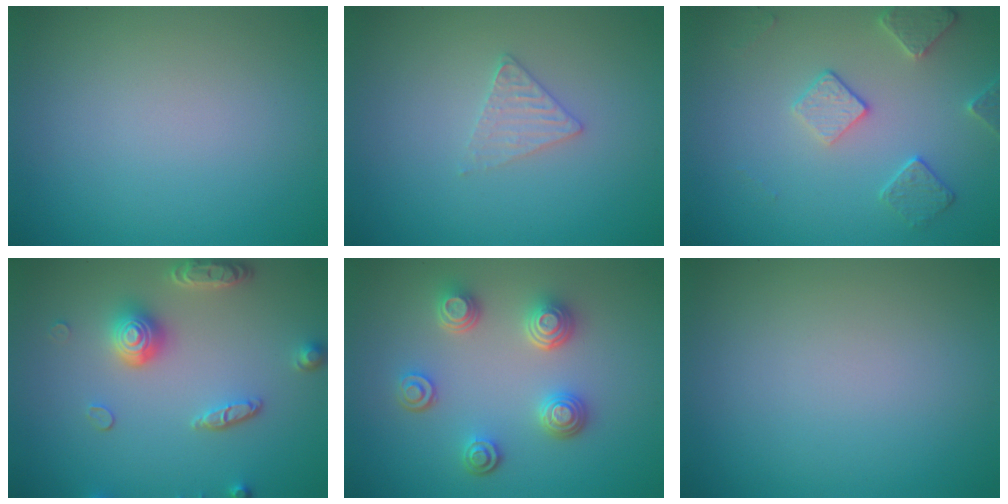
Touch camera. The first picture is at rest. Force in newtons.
{"total": 1.6, "press": 1.6, "slide": 0.2}
{"total": 2.8, "press": 2.7, "slide": 0.7}
{"total": 4.4, "press": 3.6, "slide": 2.5}
{"total": 4.1, "press": 3.4, "slide": 2.3}
{"total": 0.0}